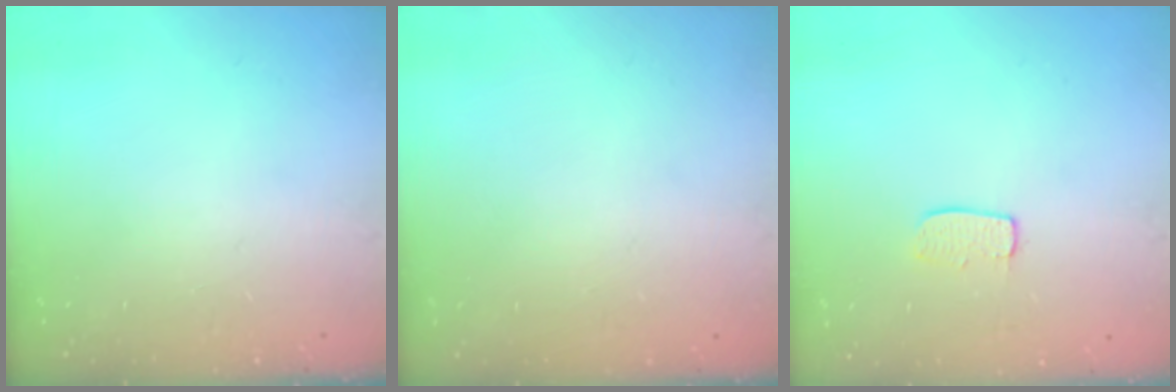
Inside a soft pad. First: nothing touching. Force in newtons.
{"total": 0.0}
{"total": 5.2, "press": 5.2, "slide": 0.3}